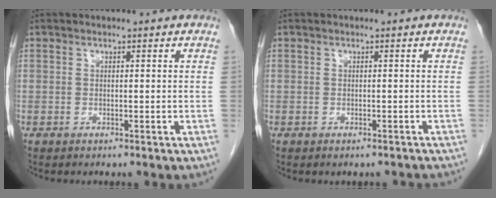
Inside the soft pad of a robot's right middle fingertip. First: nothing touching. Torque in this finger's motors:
{"motor_torque": [-0.19, -0.24, 0.00, 0.01]}